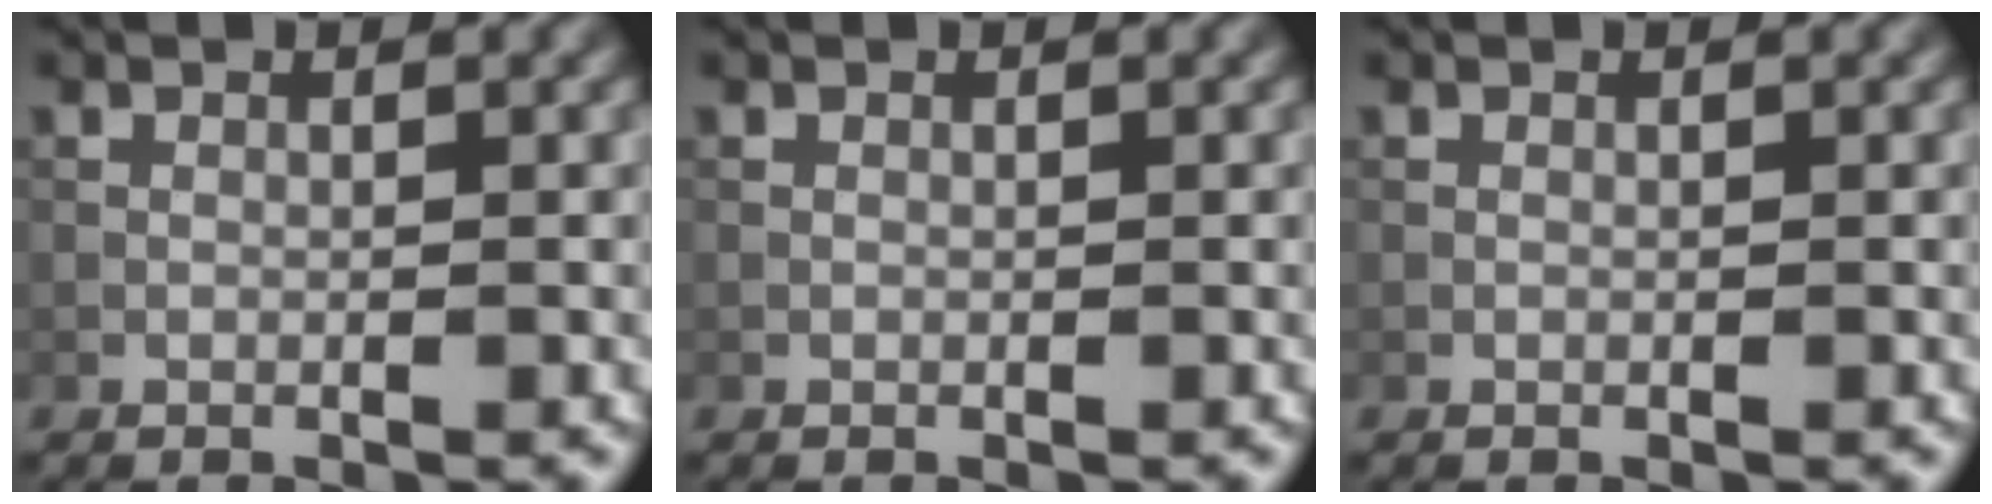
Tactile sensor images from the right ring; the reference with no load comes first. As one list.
[{"total": 0.0}, {"total": 0.0}]